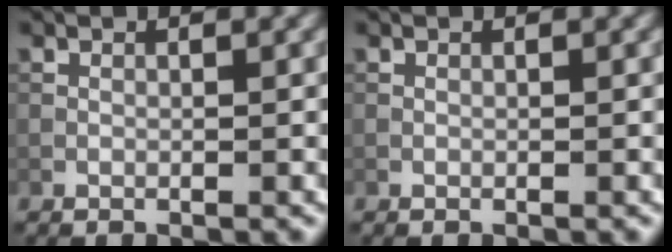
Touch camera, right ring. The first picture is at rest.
{"total": 0.0}